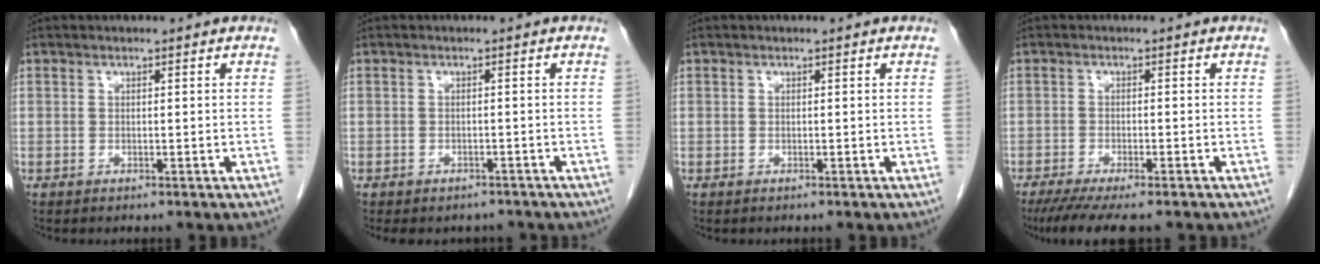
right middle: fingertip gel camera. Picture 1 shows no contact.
{"total": 5.0, "force": [-4.3, 2.3, 0.9], "torque": [-0.009, 0.007, -0.051]}
{"total": 0.0}
{"total": 9.3, "force": [-7.6, 1.4, 5.3], "torque": [-0.076, -0.018, -0.118]}